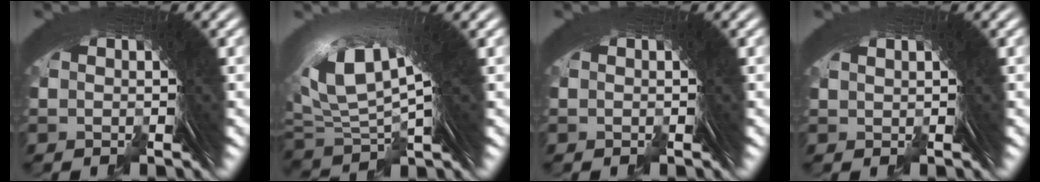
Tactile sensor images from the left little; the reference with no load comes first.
{"total": 6.6, "force": [1.7, 3.7, 5.2], "torque": [-0.102, -0.002, 0.038]}
{"total": 0.0}
{"total": 1.3, "force": [0.5, -1.1, -0.4], "torque": [0.024, 0.001, 0.016]}